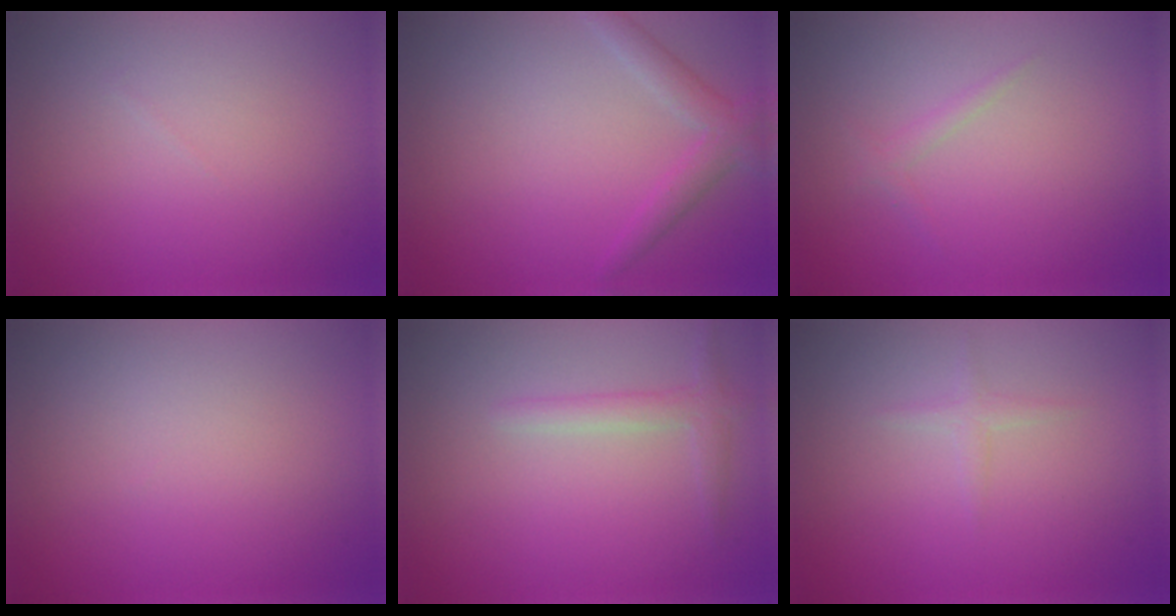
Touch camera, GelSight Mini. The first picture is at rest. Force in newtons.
{"total": 2.3, "press": 2.3, "slide": 0.2}
{"total": 0.9, "press": 0.9, "slide": 0.0}
{"total": 0.0}
{"total": 1.8, "press": 1.7, "slide": 0.1}
{"total": 0.9, "press": 0.9, "slide": 0.0}